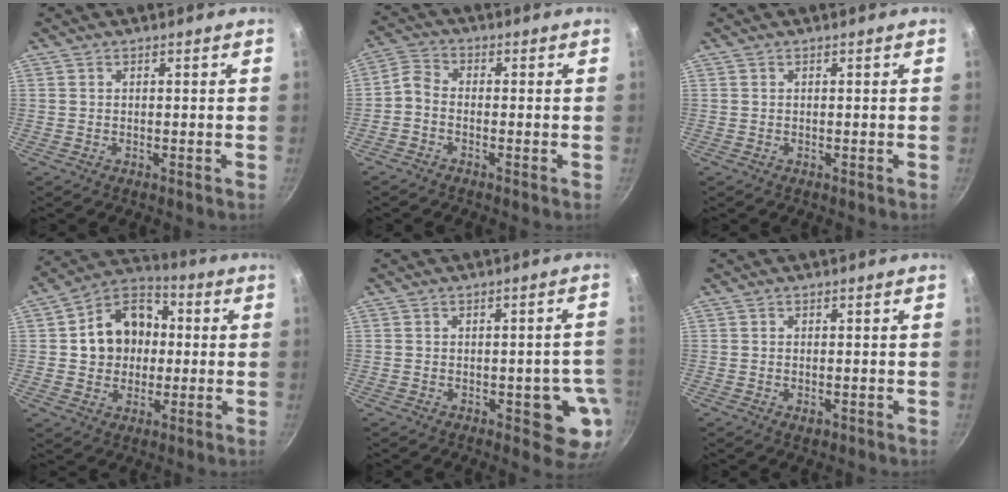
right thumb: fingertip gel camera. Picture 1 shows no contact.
{"total": 3.3, "force": [-1.6, 2.0, 2.1], "torque": [-0.054, 0.023, -0.047]}
{"total": 0.0}
{"total": 13.9, "force": [1.0, 11.4, 7.9], "torque": [-0.095, 0.024, 0.002]}
{"total": 8.7, "force": [-2.5, 4.0, 7.3], "torque": [-0.038, 0.009, -0.029]}
{"total": 1.6, "force": [-0.6, 0.9, 1.2], "torque": [-0.019, -0.001, -0.010]}